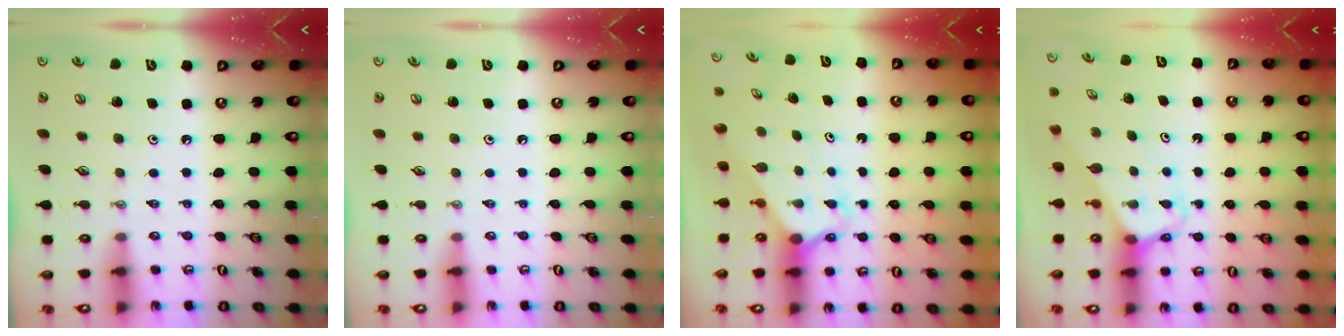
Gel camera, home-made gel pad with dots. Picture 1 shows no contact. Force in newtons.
{"total": 0.0}
{"total": 2.6, "press": 2.6, "slide": 0.1}
{"total": 3.2, "press": 3.2, "slide": 0.2}